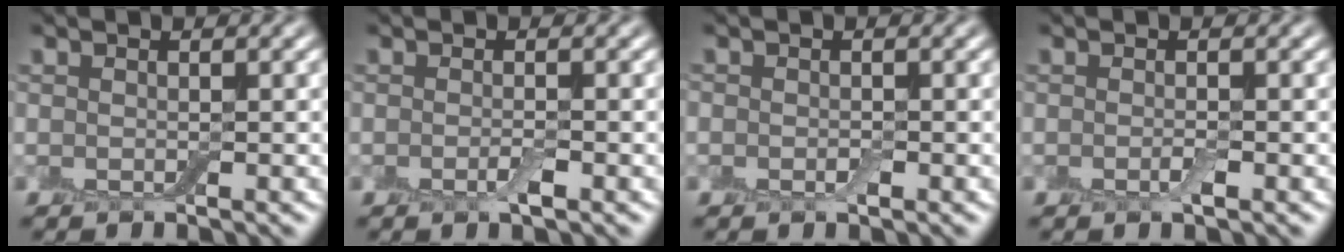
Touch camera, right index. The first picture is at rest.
{"total": 1.1, "force": [-0.5, 0.2, 1.0], "torque": [-0.018, -0.004, -0.011]}
{"total": 0.9, "force": [-0.3, 0.6, 0.6], "torque": [-0.008, 0.000, -0.006]}
{"total": 0.8, "force": [-0.3, 0.1, 0.7], "torque": [-0.014, -0.002, -0.007]}